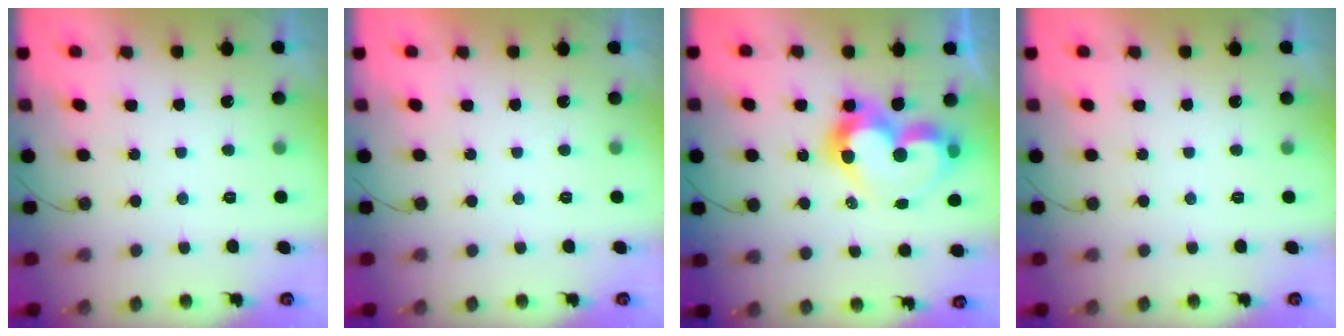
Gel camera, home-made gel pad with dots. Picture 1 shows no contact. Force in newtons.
{"total": 1.7, "press": 1.7, "slide": 0.1}
{"total": 15.2, "press": 15.1, "slide": 2.0}
{"total": 0.0}